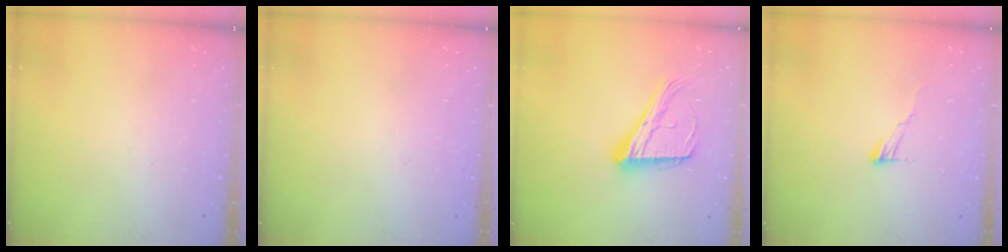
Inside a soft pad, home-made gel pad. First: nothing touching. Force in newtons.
{"total": 1.6, "press": 1.6, "slide": 0.1}
{"total": 17.9, "press": 17.8, "slide": 1.9}
{"total": 6.1, "press": 6.1, "slide": 0.3}